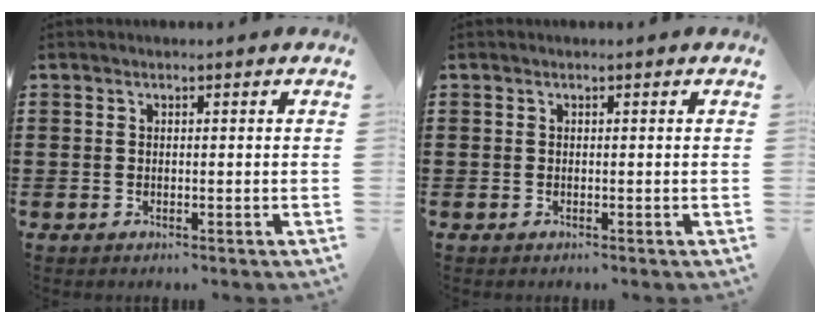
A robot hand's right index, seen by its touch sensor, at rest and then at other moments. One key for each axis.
{"total": 0.0}